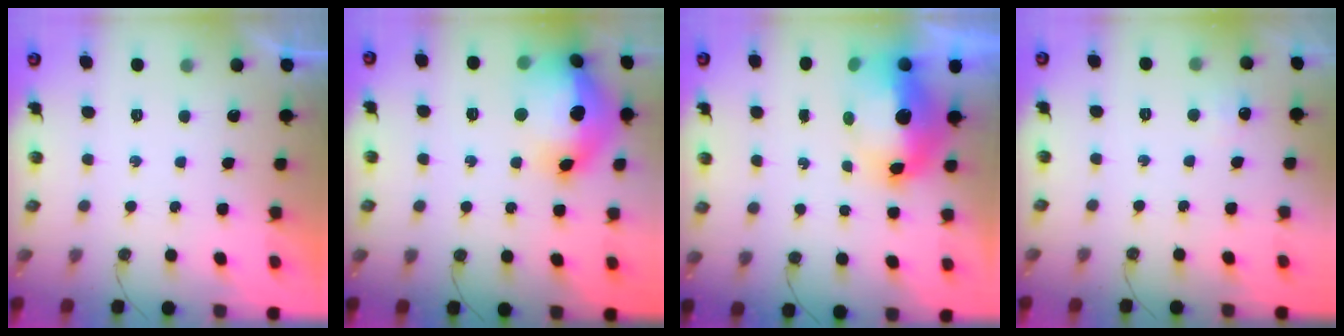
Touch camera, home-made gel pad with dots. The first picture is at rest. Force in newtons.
{"total": 22.6, "press": 21.5, "slide": 7.1}
{"total": 12.4, "press": 12.3, "slide": 1.1}
{"total": 5.0, "press": 5.0, "slide": 0.6}